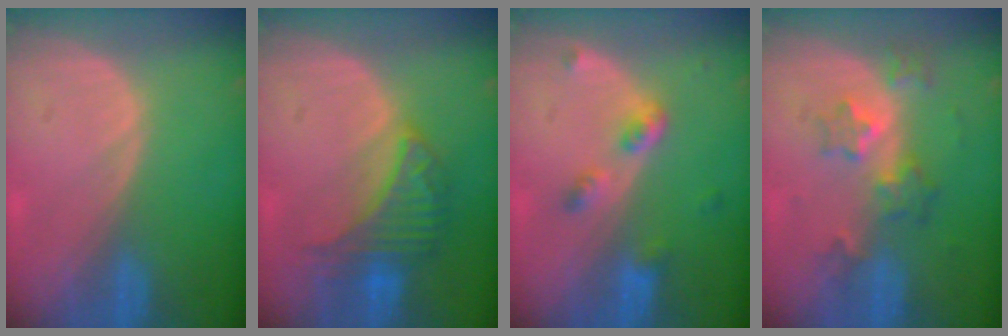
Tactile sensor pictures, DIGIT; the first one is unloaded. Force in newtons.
{"total": 6.7, "press": 6.6, "slide": 1.2}
{"total": 4.1, "press": 3.9, "slide": 1.2}
{"total": 6.1, "press": 5.4, "slide": 2.8}